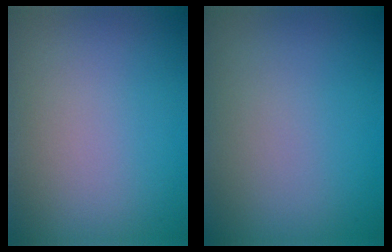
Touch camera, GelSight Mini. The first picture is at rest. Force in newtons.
{"total": 0.0}